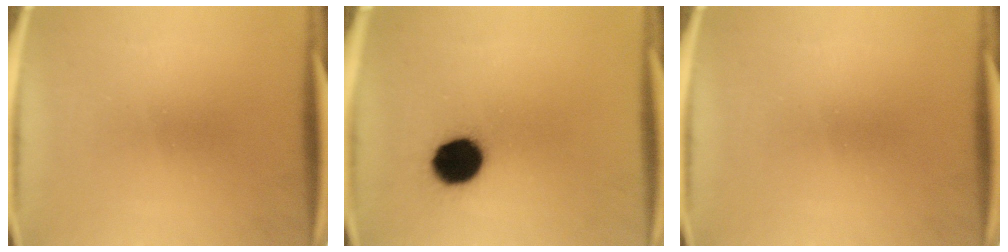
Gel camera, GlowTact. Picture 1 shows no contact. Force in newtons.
{"total": 11.0}
{"total": 0.0}